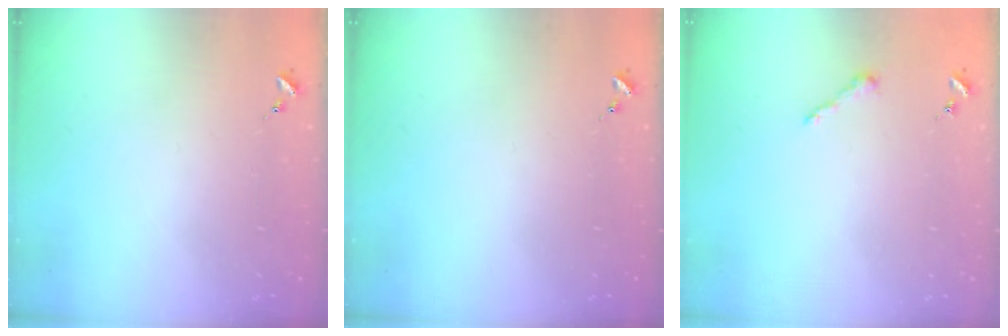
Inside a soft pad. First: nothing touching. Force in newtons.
{"total": 0.0}
{"total": 4.3, "press": 4.3, "slide": 0.5}